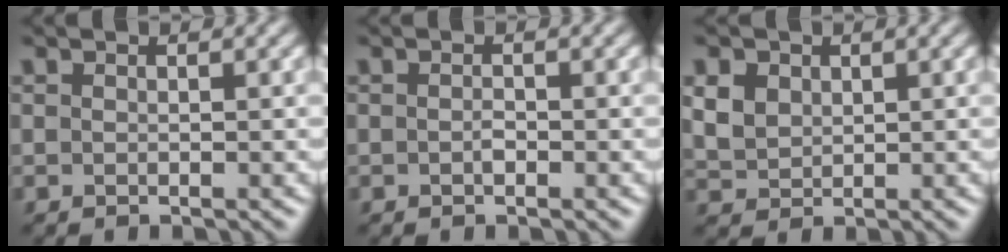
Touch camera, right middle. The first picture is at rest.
{"total": 0.7, "force": [-0.3, 0.3, 0.6], "torque": [-0.012, 0.001, -0.004]}
{"total": 3.5, "force": [1.4, 2.7, 1.7], "torque": [-0.049, 0.008, 0.028]}